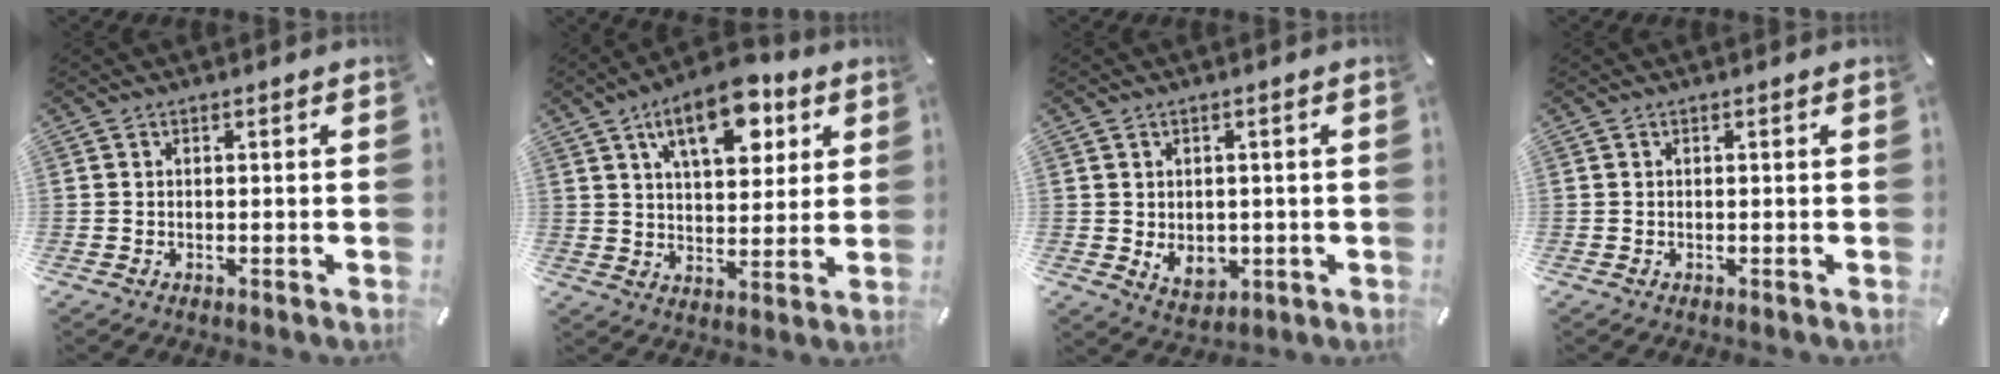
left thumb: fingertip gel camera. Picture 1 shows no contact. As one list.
[{"total": 13.9, "force": [7.5, 7.4, 9.1], "torque": [-0.130, -0.023, 0.126]}, {"total": 5.2, "force": [-0.4, 4.4, 2.7], "torque": [-0.039, -0.007, -0.008]}, {"total": 0.0}]